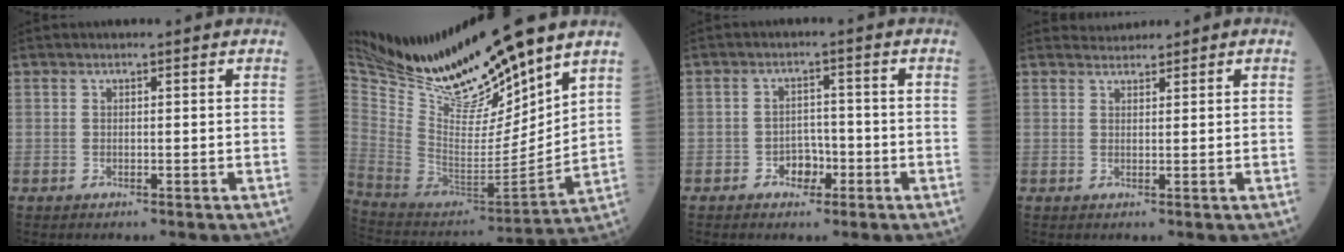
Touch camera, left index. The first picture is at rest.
{"total": 20.7, "force": [18.0, 1.5, 10.1], "torque": [-0.188, -0.027, 0.338]}
{"total": 3.2, "force": [-1.7, 2.2, 1.6], "torque": [-0.022, 0.007, -0.027]}
{"total": 1.5, "force": [1.4, 0.2, -0.3], "torque": [-0.001, 0.010, 0.026]}